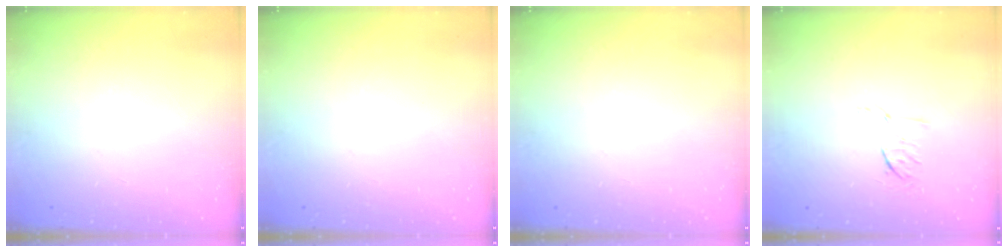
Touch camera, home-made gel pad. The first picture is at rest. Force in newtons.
{"total": 0.0}
{"total": 0.0}
{"total": 5.4, "press": 5.1, "slide": 1.8}